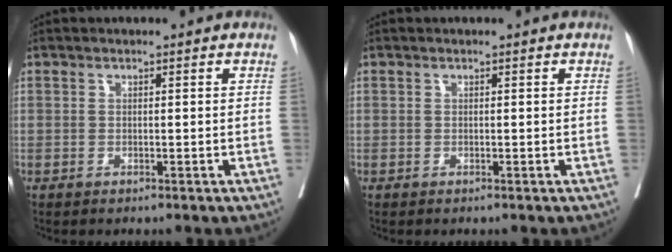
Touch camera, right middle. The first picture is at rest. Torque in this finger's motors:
{"motor_torque": [0.38, -0.23, 0.05, 0.01]}